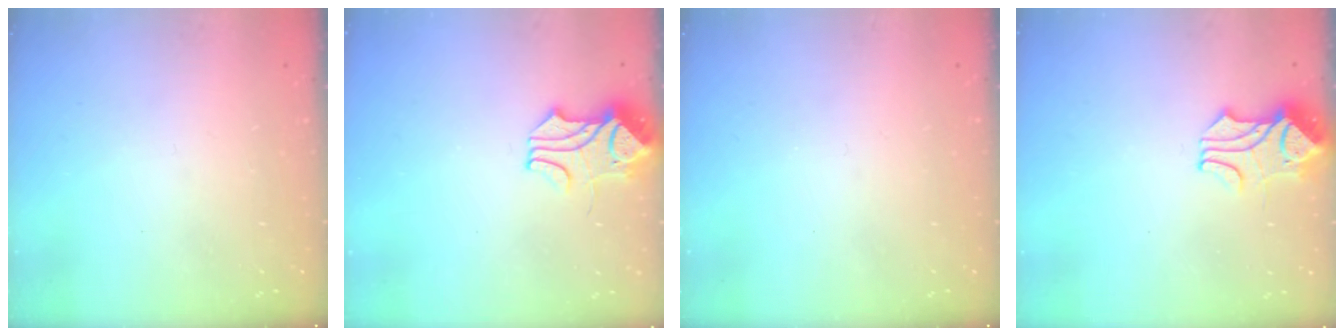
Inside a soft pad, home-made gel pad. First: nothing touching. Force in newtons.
{"total": 1.8, "press": 1.6, "slide": 0.7}
{"total": 0.0}
{"total": 1.6, "press": 1.2, "slide": 1.0}